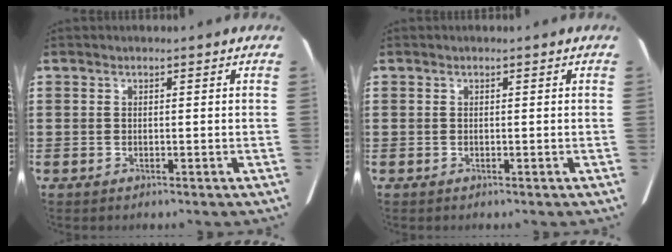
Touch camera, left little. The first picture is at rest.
{"total": 0.0}